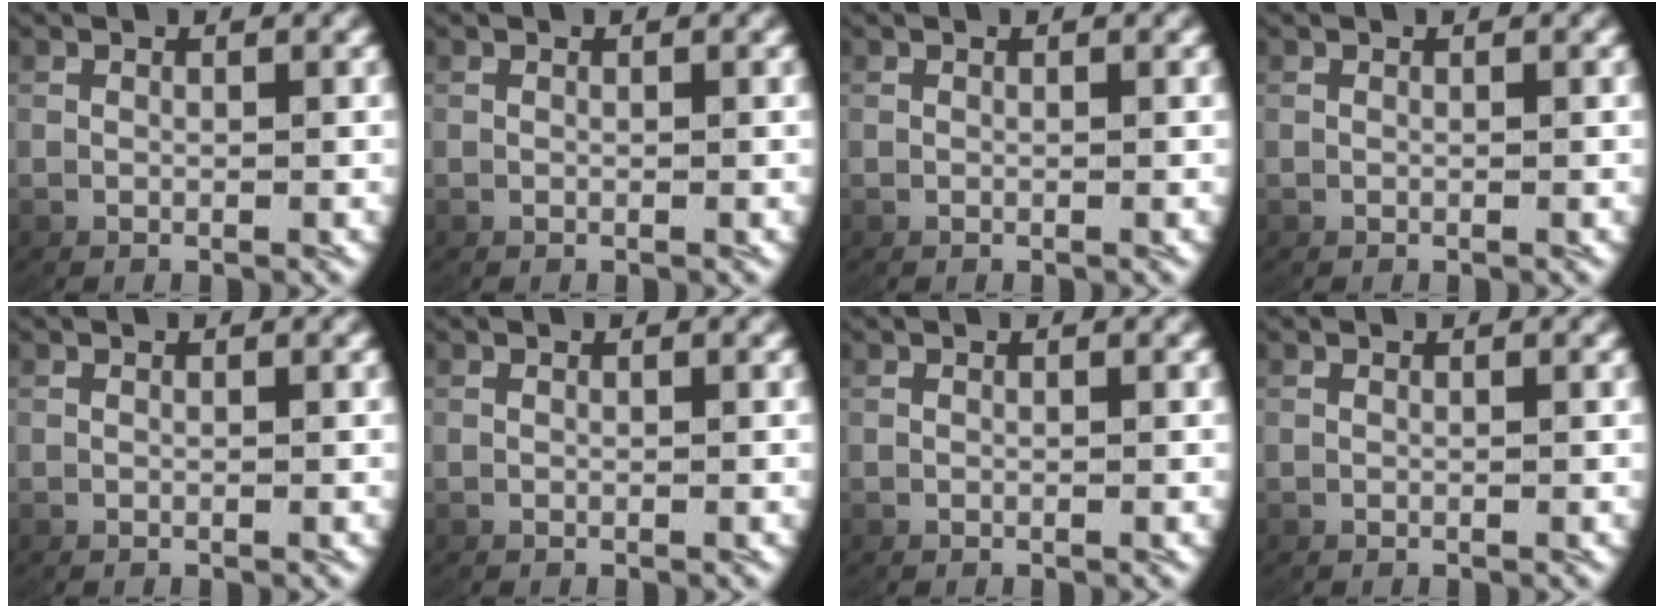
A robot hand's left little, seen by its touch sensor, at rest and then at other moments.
{"total": 0.0}
{"total": 0.0}
{"total": 0.0}
{"total": 0.0}
{"total": 0.0}
{"total": 0.0}
{"total": 0.0}